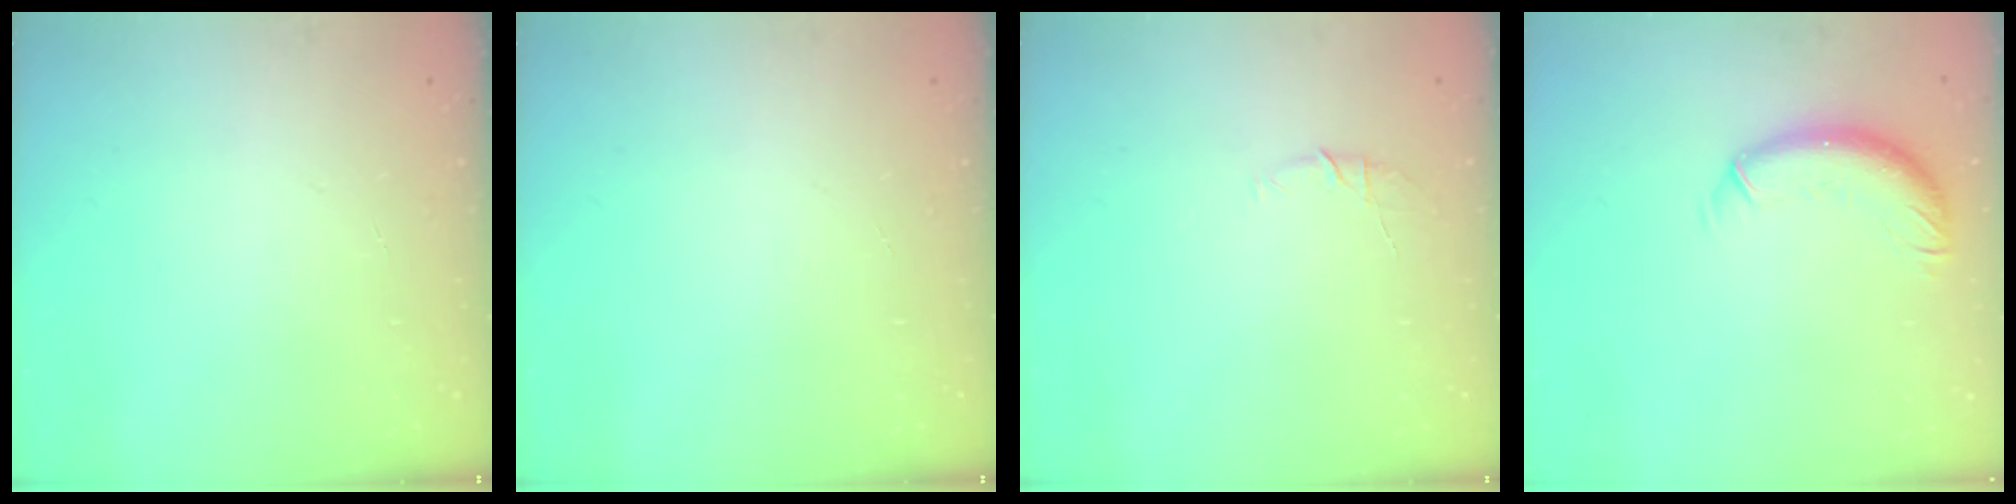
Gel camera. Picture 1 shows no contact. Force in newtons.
{"total": 0.0}
{"total": 4.8, "press": 4.7, "slide": 1.2}
{"total": 10.0, "press": 9.9, "slide": 1.9}